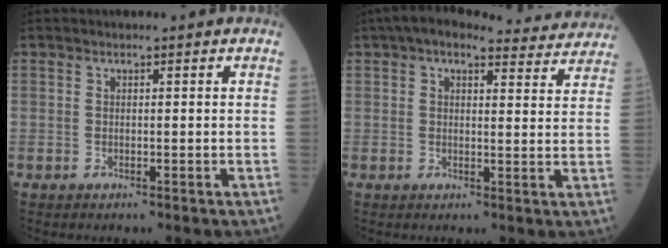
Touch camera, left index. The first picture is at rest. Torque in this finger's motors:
{"motor_torque": [0.99, -1.14, 0.38, 0.06]}